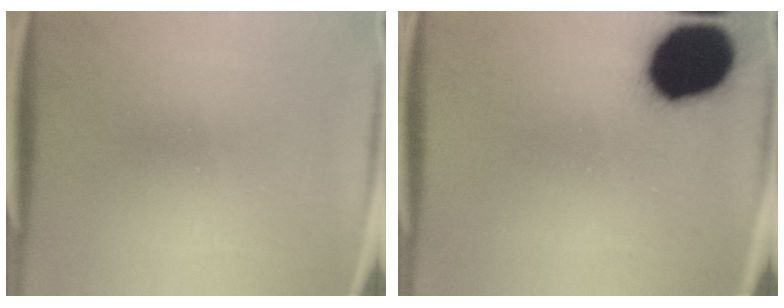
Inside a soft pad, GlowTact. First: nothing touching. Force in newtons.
{"total": 17.9}